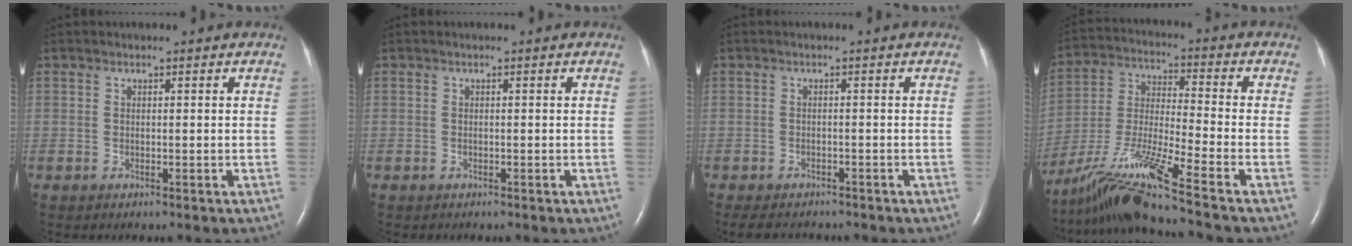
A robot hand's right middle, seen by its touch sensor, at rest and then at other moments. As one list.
[{"total": 0.0}, {"total": 6.3, "force": [-5.5, 2.1, 2.3], "torque": [-0.031, -0.005, -0.074]}, {"total": 15.9, "force": [-12.1, -1.9, 10.1], "torque": [-0.221, -0.030, -0.228]}]